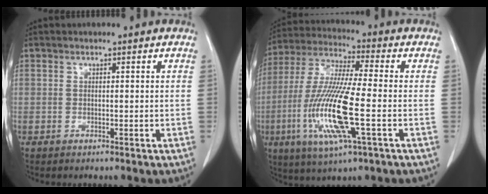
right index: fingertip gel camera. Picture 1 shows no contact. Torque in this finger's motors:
{"motor_torque": [2.14, 0.00, 0.56, 0.21]}